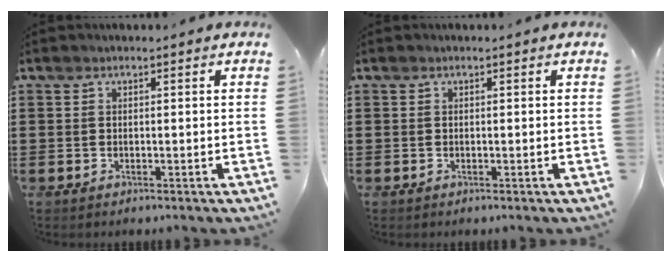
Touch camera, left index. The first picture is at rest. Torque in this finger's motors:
{"motor_torque": [-0.02, 0.01, 0.01, -0.01]}